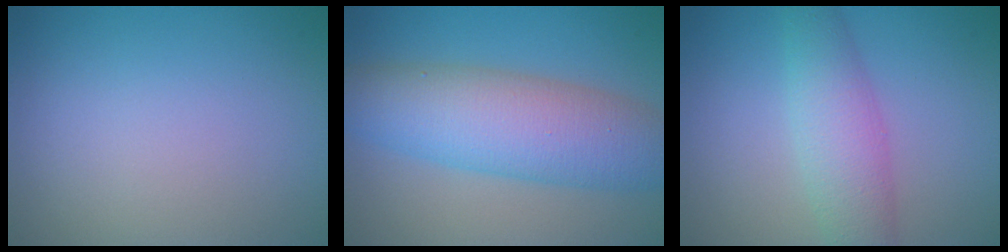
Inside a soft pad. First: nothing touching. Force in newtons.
{"total": 8.1, "press": 8.1, "slide": 0.0}
{"total": 4.4, "press": 4.4, "slide": 0.1}